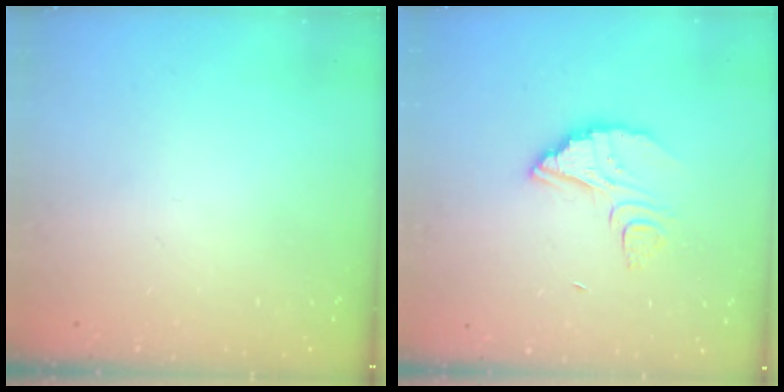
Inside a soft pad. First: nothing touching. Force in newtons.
{"total": 6.7, "press": 6.7, "slide": 0.4}